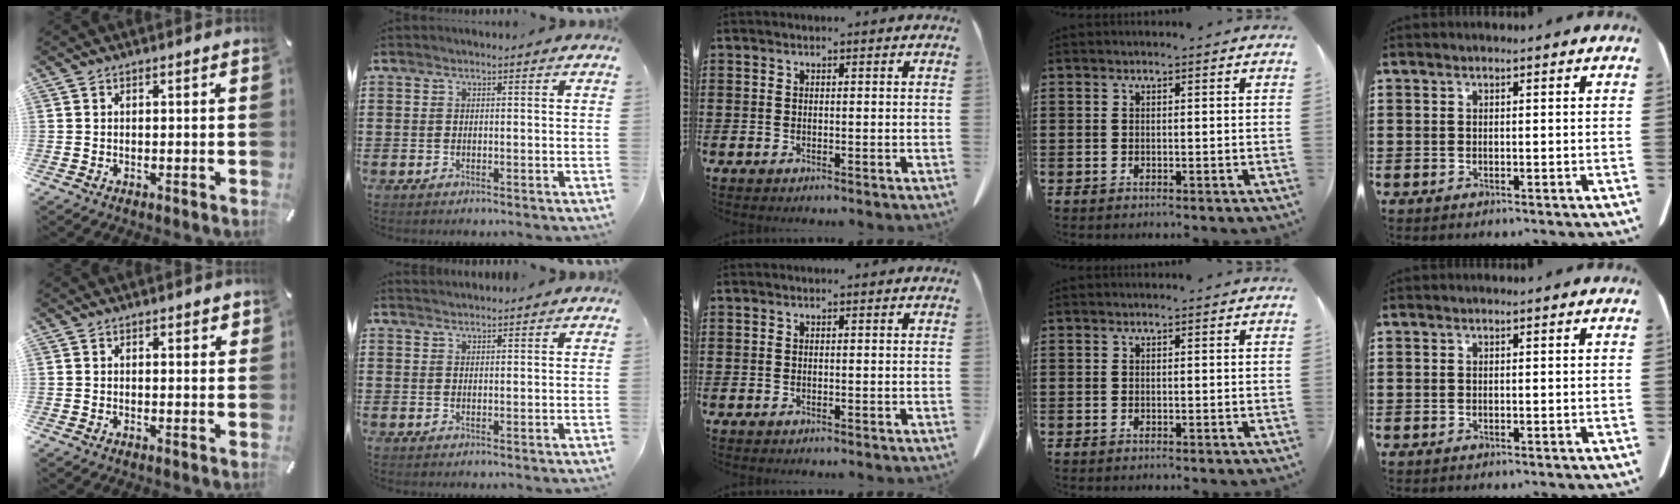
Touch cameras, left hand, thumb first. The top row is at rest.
{"thumb": {"total": 1.0, "force": [0.8, 0.5, 0.4], "torque": [0.001, 0.000, 0.013]}, "index": {"total": 1.2, "force": [1.2, 0.1, 0.0], "torque": [-0.002, 0.000, 0.024]}}